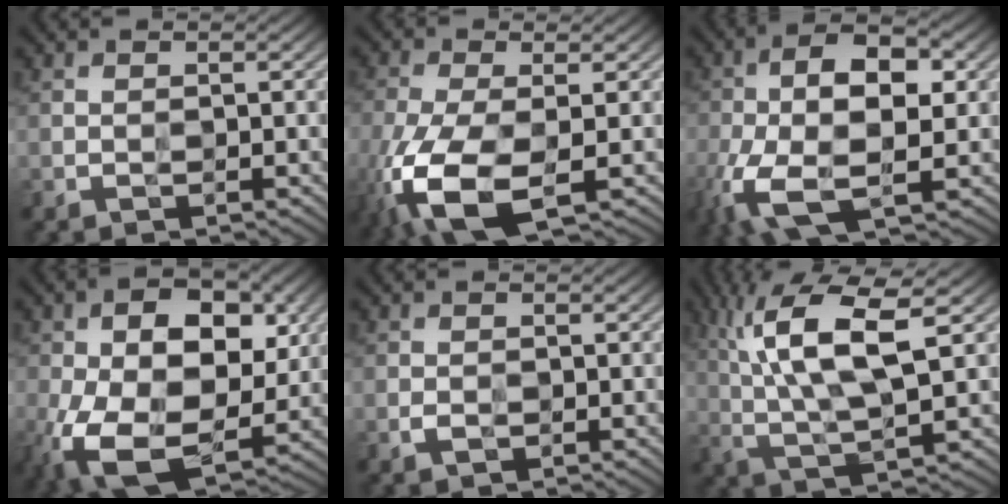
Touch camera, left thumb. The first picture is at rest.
{"total": 11.7, "force": [-4.7, 4.9, 9.5], "torque": [-0.244, -0.030, -0.086]}
{"total": 13.2, "force": [-2.9, 6.6, 11.1], "torque": [-0.253, -0.013, -0.062]}
{"total": 15.4, "force": [-2.0, 9.5, 11.9], "torque": [-0.236, -0.020, -0.038]}
{"total": 1.2, "force": [-0.6, 0.8, 0.7], "torque": [-0.015, -0.001, -0.011]}
{"total": 11.9, "force": [3.8, 3.6, 10.7], "torque": [-0.225, 0.010, 0.076]}